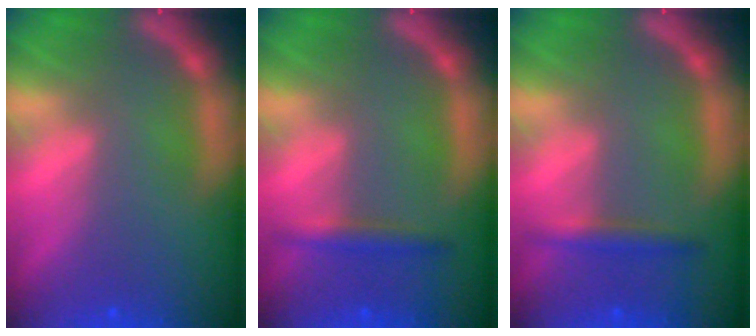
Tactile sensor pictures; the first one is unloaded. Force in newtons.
{"total": 1.9}
{"total": 1.9}